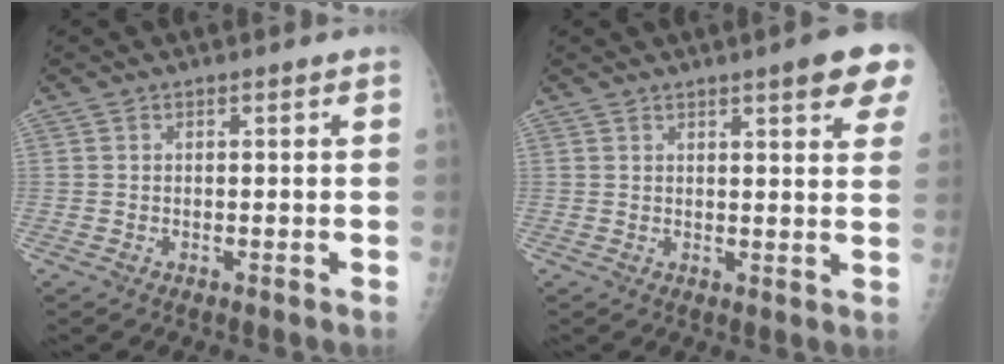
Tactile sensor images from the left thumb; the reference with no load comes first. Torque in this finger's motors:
{"motor_torque": [1.98, 1.64, 1.45, -0.67, 0.22]}